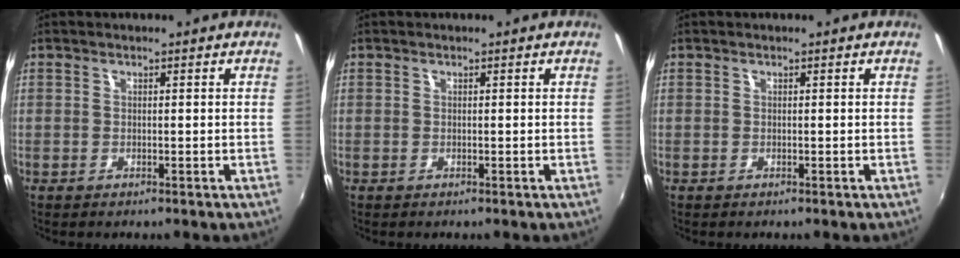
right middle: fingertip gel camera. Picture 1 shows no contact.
{"total": 0.0}
{"total": 0.0}